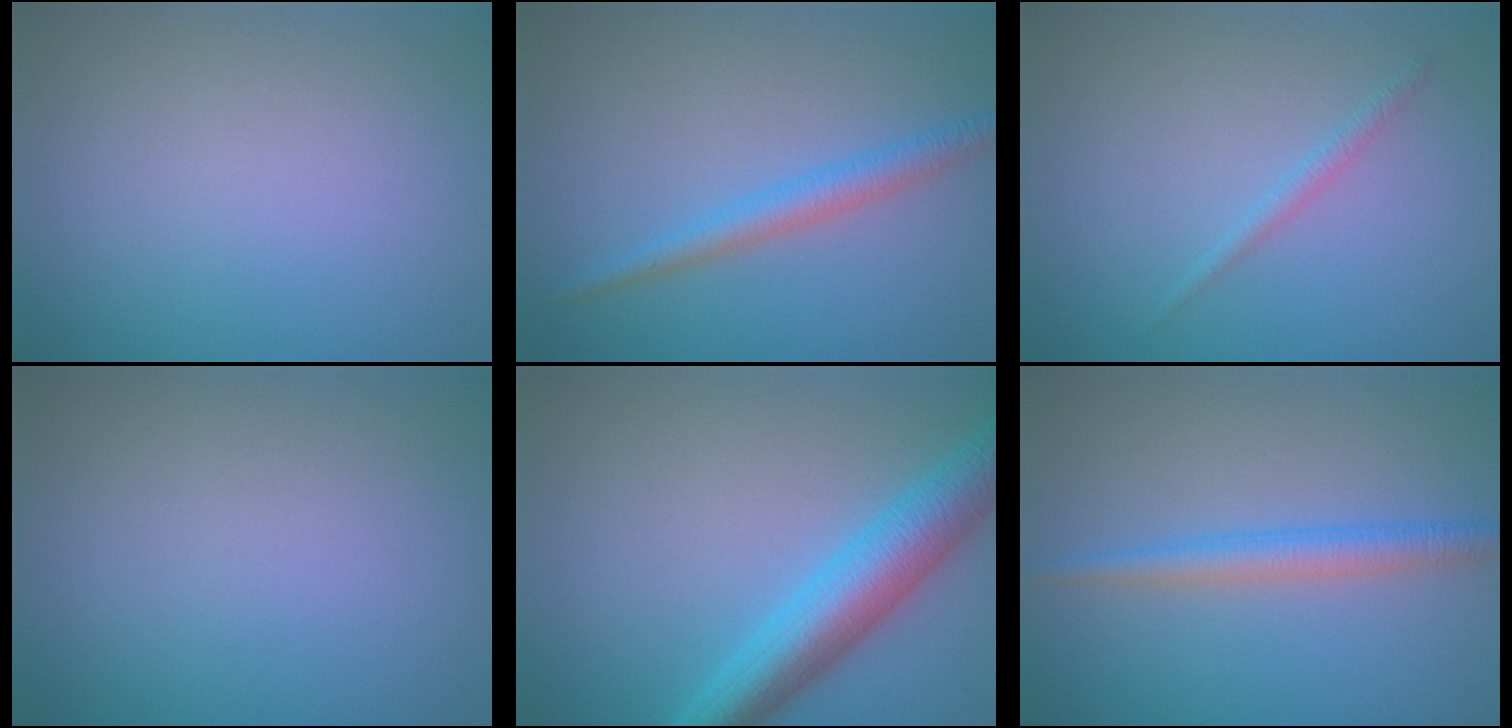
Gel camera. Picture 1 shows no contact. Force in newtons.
{"total": 2.4, "press": 2.4, "slide": 0.1}
{"total": 1.0, "press": 1.0, "slide": 0.1}
{"total": 0.0}
{"total": 6.4, "press": 6.4, "slide": 0.2}
{"total": 2.6, "press": 2.6, "slide": 0.0}